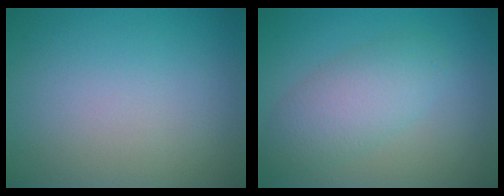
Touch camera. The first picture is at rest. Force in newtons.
{"total": 4.1, "press": 4.1, "slide": 0.1}